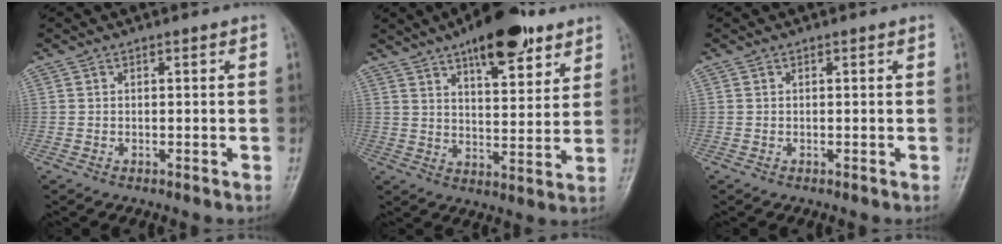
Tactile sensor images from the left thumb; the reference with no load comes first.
{"total": 14.5, "force": [9.3, 5.5, 9.7], "torque": [-0.111, -0.043, 0.139]}
{"total": 0.0}